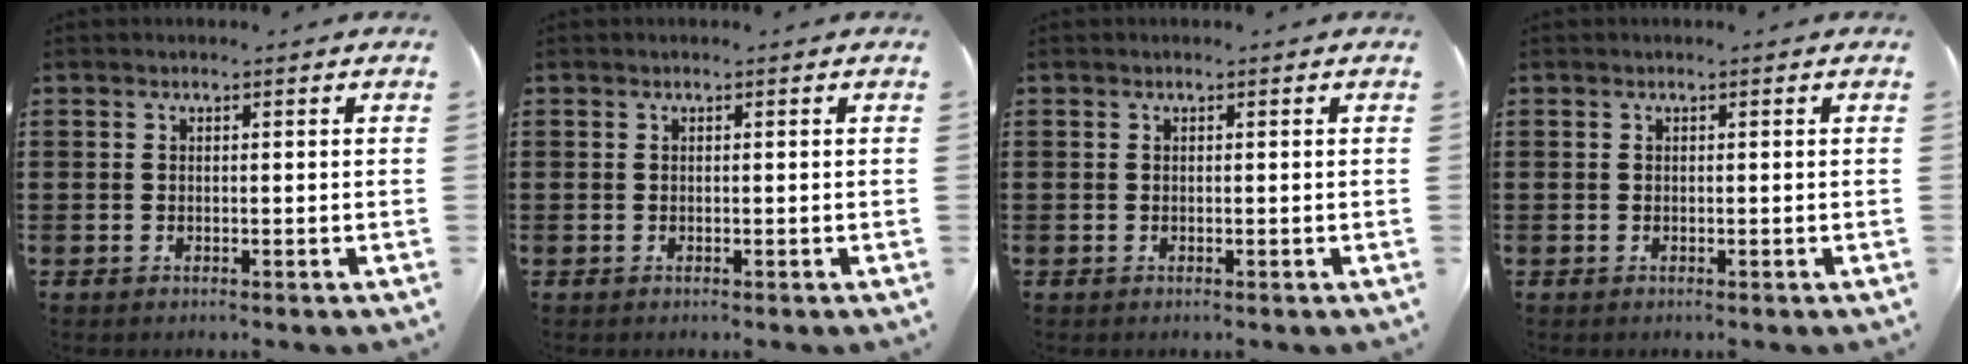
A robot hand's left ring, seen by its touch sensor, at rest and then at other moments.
{"total": 0.0}
{"total": 0.0}
{"total": 0.0}